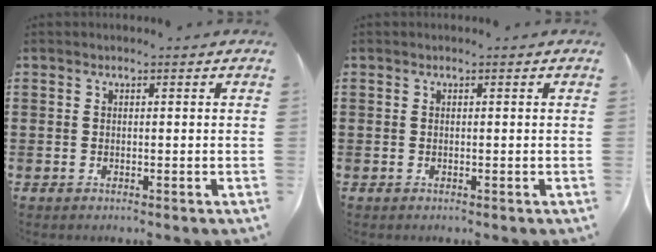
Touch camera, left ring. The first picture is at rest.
{"total": 0.0}